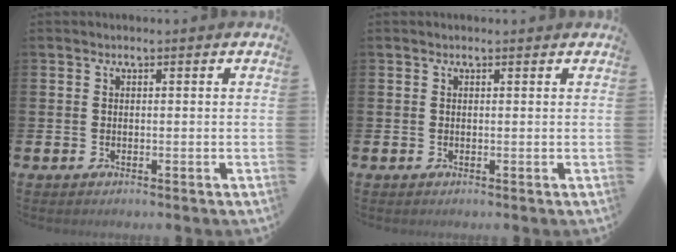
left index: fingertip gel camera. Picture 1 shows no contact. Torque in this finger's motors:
{"motor_torque": [0.71, -1.13, 0.04, -0.01]}